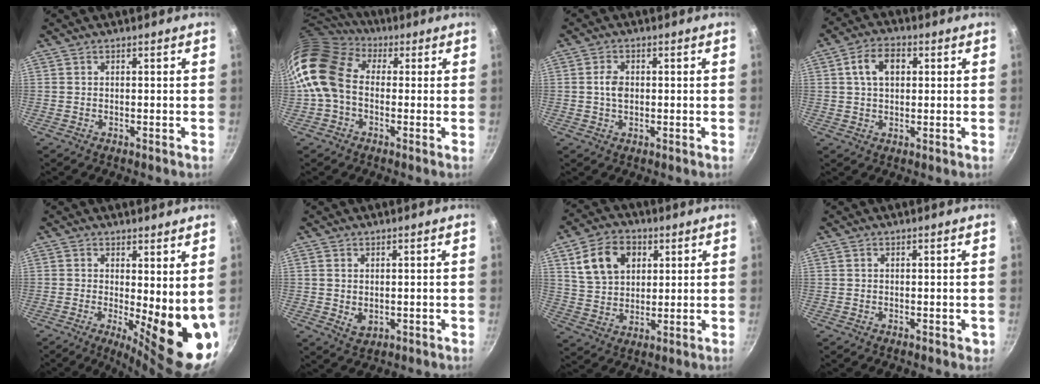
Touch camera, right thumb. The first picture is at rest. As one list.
[{"total": 14.6, "force": [0.2, 10.9, 9.6], "torque": [-0.169, 0.029, -0.017]}, {"total": 3.3, "force": [0.1, 2.2, 2.5], "torque": [-0.040, 0.004, -0.001]}, {"total": 6.9, "force": [1.6, 4.6, 4.9], "torque": [-0.069, 0.011, 0.024]}, {"total": 13.0, "force": [0.2, 4.3, 12.3], "torque": [-0.134, -0.032, 0.011]}, {"total": 3.1, "force": [0.4, 2.2, 2.1], "torque": [-0.035, -0.006, 0.011]}, {"total": 12.6, "force": [4.7, 9.1, 7.3], "torque": [-0.113, -0.003, 0.084]}, {"total": 1.4, "force": [0.2, 1.0, 1.0], "torque": [-0.006, 0.002, 0.004]}]